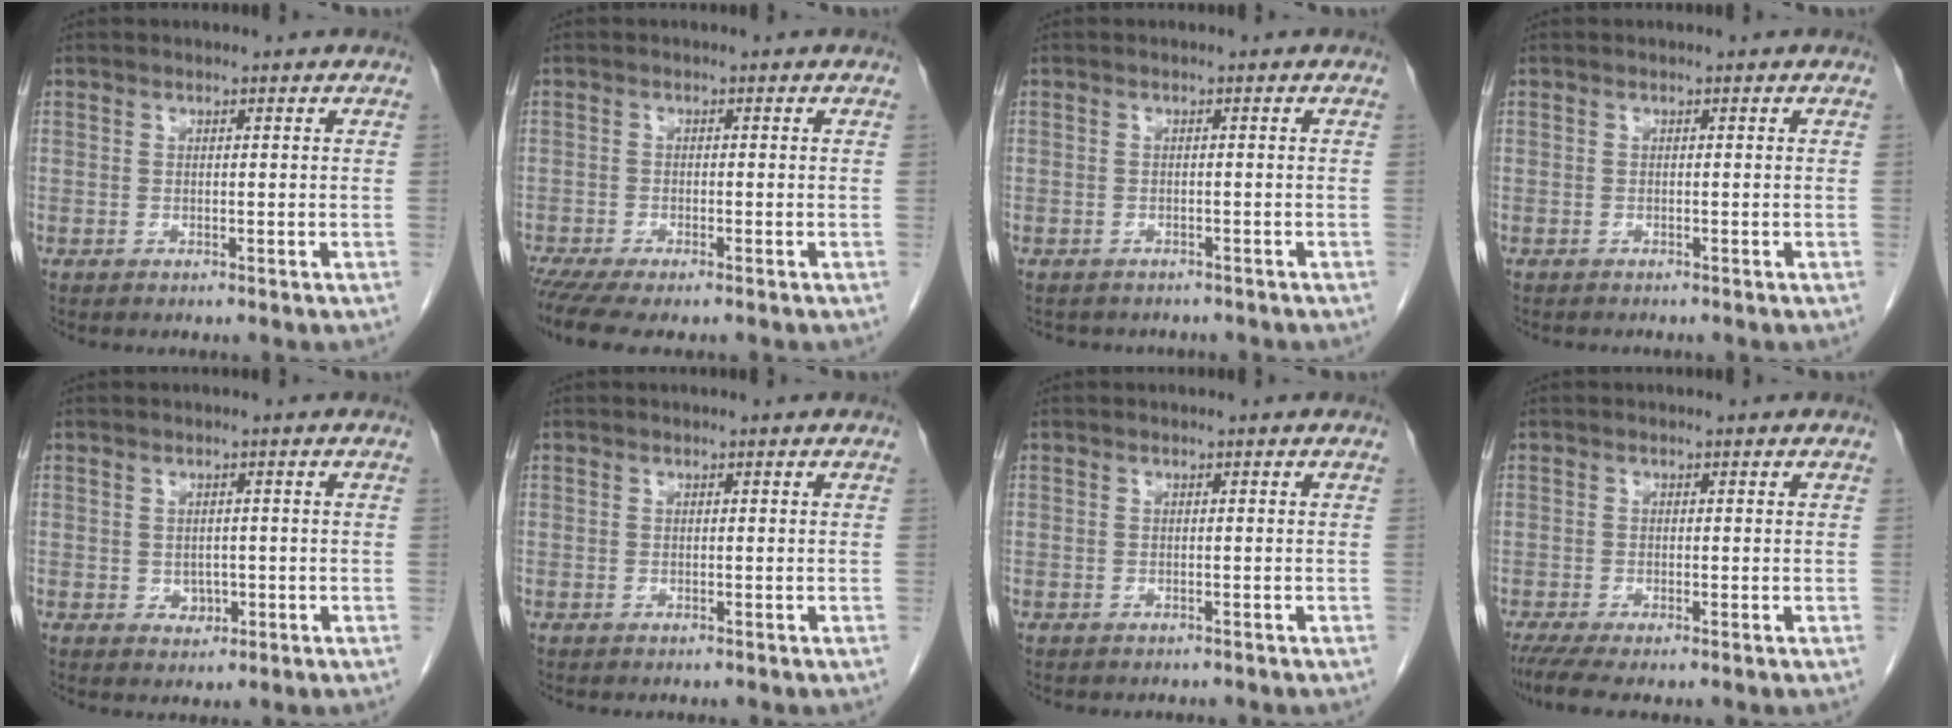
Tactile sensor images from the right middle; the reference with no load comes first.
{"total": 5.8, "force": [-4.6, 0.9, 3.4], "torque": [-0.054, -0.013, -0.076]}
{"total": 5.0, "force": [-4.3, 2.2, 1.1], "torque": [-0.016, 0.004, -0.049]}
{"total": 1.0, "force": [-0.9, 0.1, 0.3], "torque": [-0.011, -0.004, -0.011]}
{"total": 1.8, "force": [-0.2, 1.5, 1.0], "torque": [-0.013, 0.003, 0.004]}
{"total": 0.0}
{"total": 1.6, "force": [-1.5, 0.5, 0.3], "torque": [-0.013, -0.004, -0.017]}
{"total": 4.0, "force": [-2.9, 0.4, 2.7], "torque": [-0.050, -0.011, -0.053]}